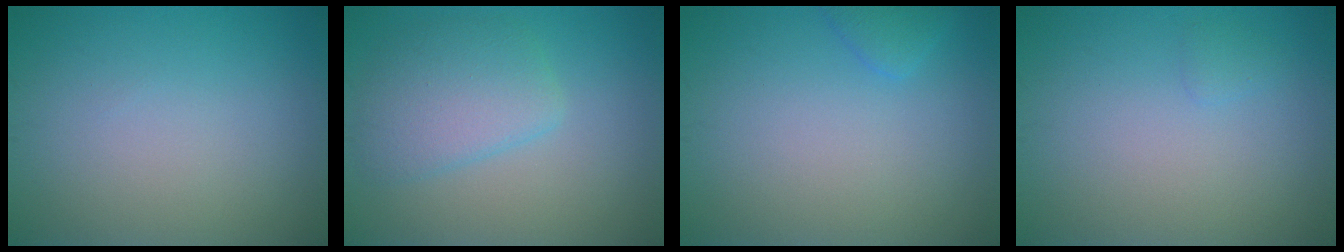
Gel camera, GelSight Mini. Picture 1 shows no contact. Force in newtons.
{"total": 3.9, "press": 3.9, "slide": 0.4}
{"total": 1.3, "press": 1.3, "slide": 0.1}
{"total": 0.6, "press": 0.6, "slide": 0.1}